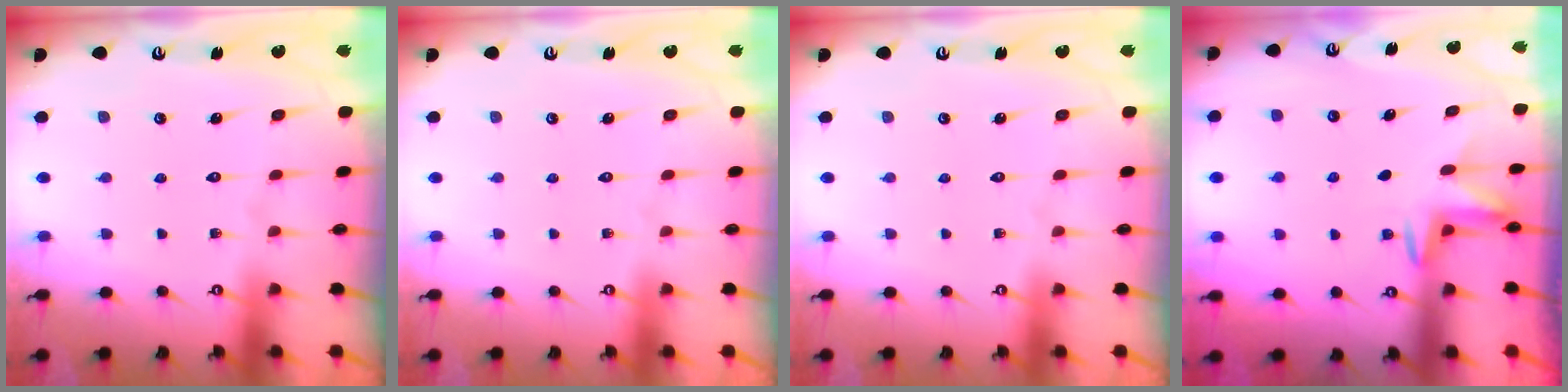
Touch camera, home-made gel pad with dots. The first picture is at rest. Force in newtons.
{"total": 0.0}
{"total": 0.0}
{"total": 2.6, "press": 2.6, "slide": 0.4}